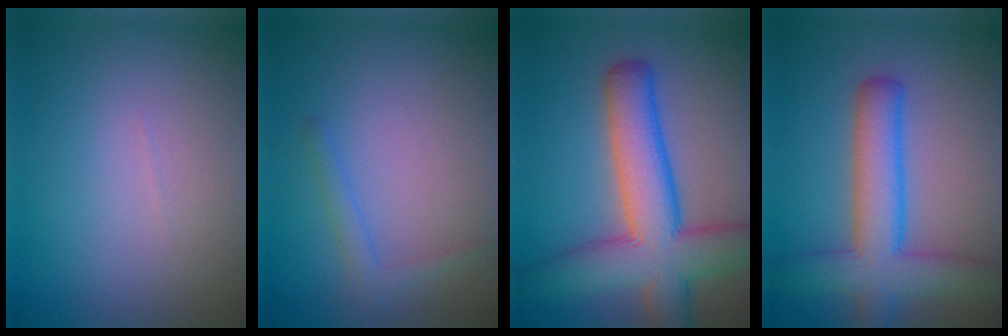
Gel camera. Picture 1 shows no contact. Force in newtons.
{"total": 1.4, "press": 1.4, "slide": 0.1}
{"total": 9.6, "press": 9.6, "slide": 0.4}
{"total": 6.8, "press": 6.8, "slide": 0.4}